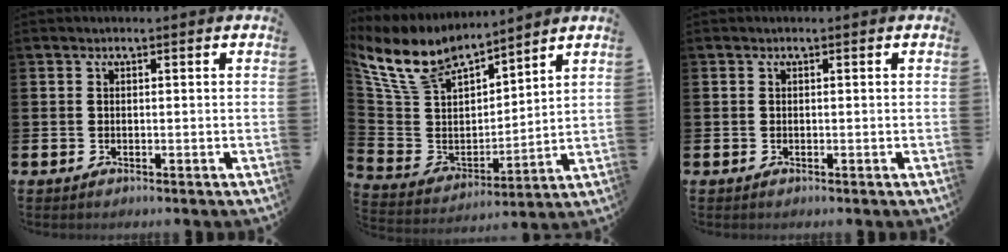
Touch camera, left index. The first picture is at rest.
{"total": 9.9, "force": [8.7, 4.0, 2.6], "torque": [-0.106, -0.058, 0.160]}
{"total": 0.0}